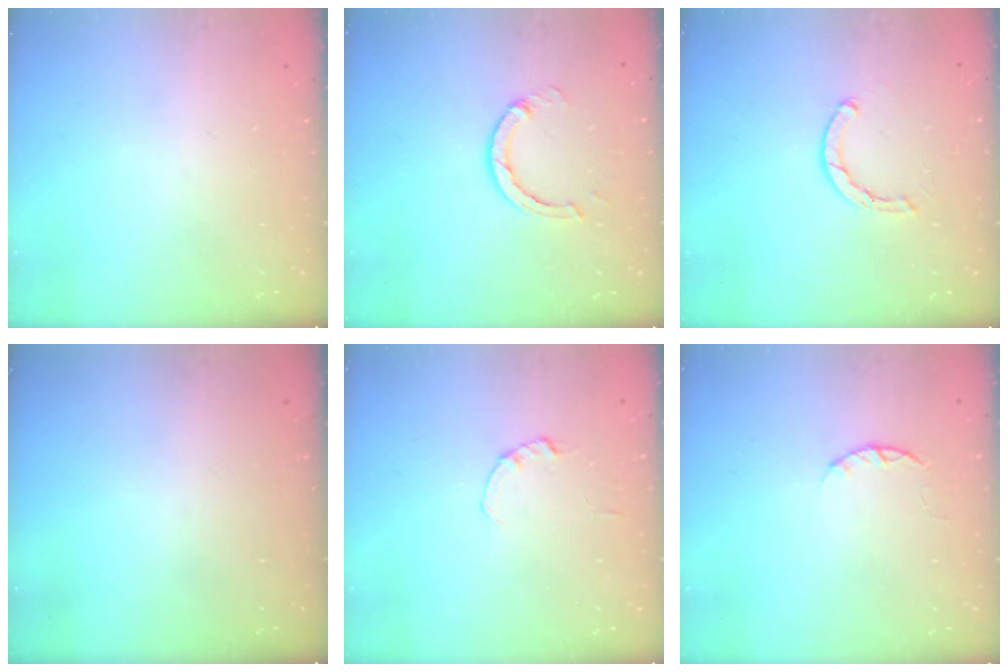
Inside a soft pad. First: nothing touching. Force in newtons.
{"total": 3.7, "press": 3.7, "slide": 0.1}
{"total": 1.6, "press": 1.6, "slide": 0.1}
{"total": 0.0}
{"total": 0.0}
{"total": 2.5, "press": 2.4, "slide": 0.4}